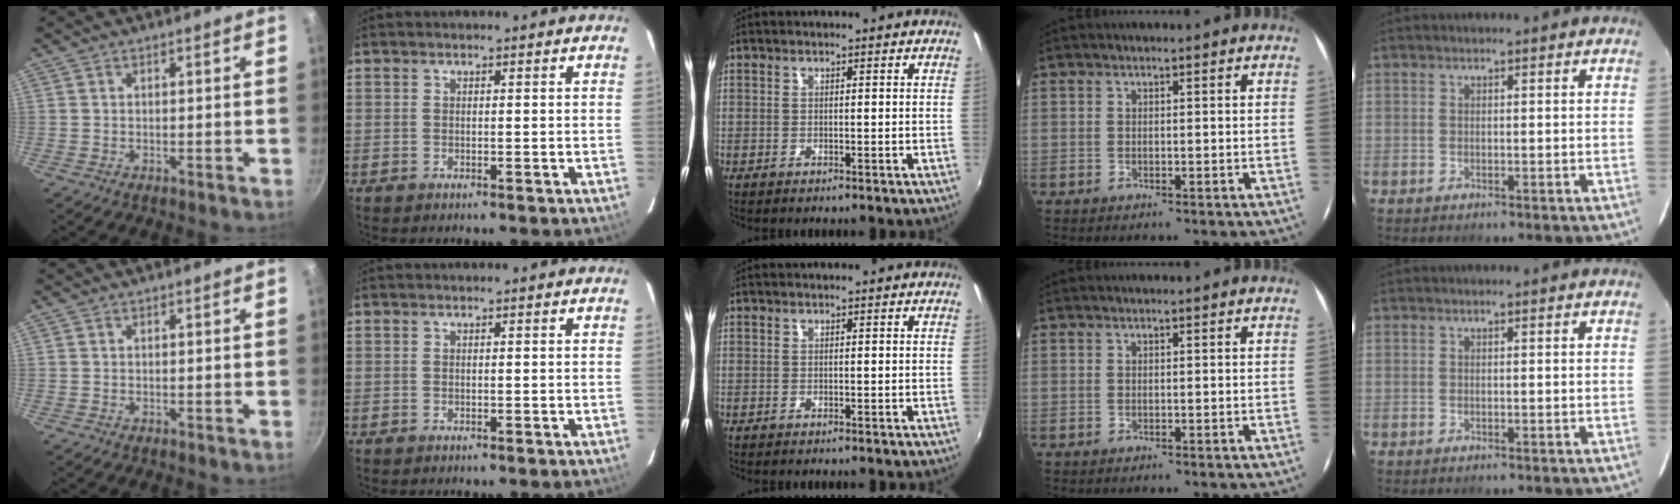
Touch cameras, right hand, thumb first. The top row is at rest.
{}